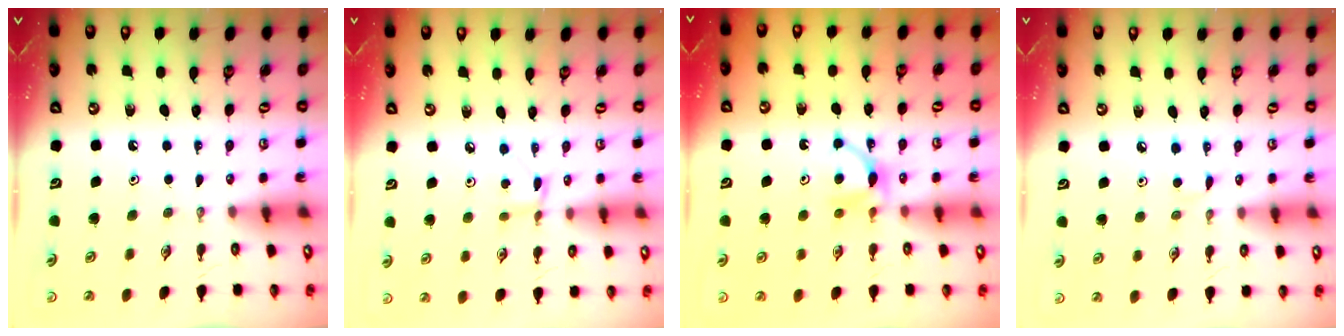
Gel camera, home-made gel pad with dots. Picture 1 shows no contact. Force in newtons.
{"total": 2.9, "press": 2.9, "slide": 0.4}
{"total": 5.4, "press": 5.3, "slide": 0.7}
{"total": 3.3, "press": 3.2, "slide": 0.4}